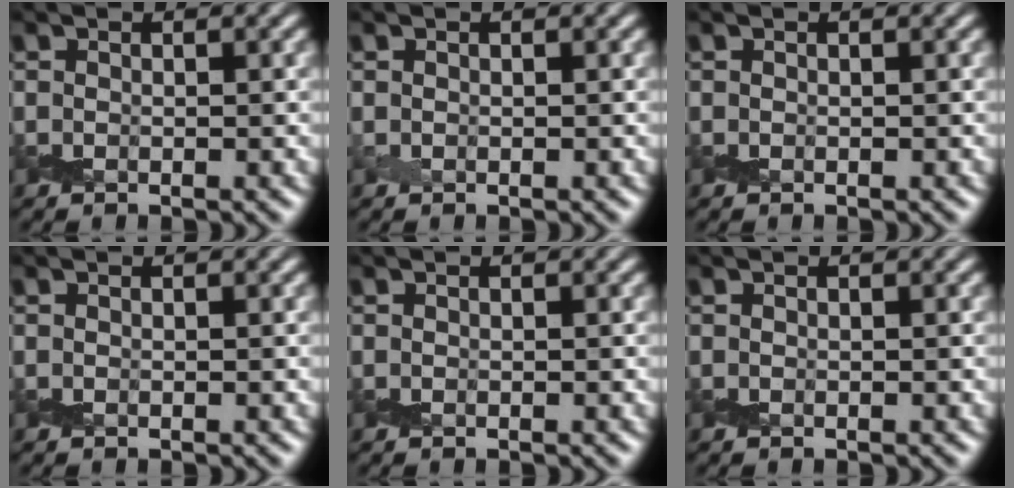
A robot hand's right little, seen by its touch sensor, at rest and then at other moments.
{"total": 0.0}
{"total": 0.0}
{"total": 0.0}
{"total": 0.0}
{"total": 0.0}